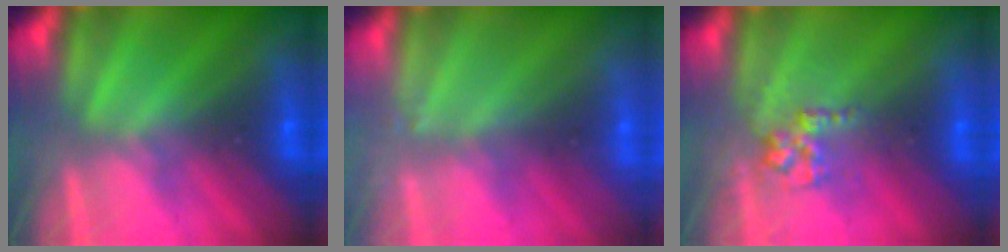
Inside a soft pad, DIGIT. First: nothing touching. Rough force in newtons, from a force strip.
{"total": 2.4}
{"total": 2.9}